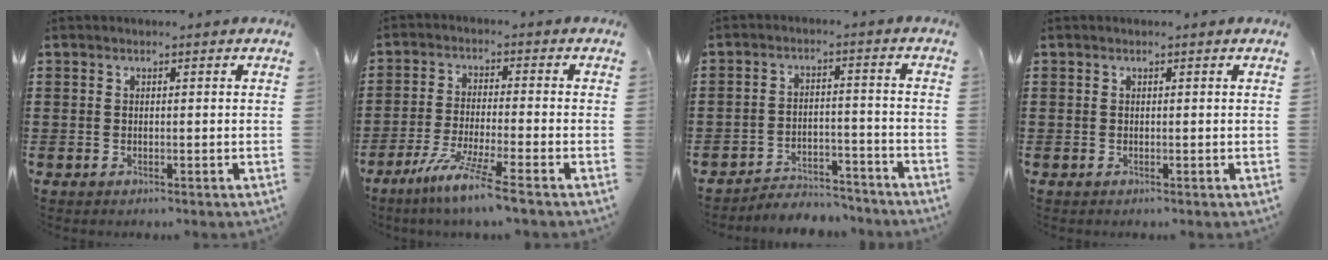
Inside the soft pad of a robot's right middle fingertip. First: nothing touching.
{"total": 6.8, "force": [-5.3, -0.6, 4.3], "torque": [-0.088, -0.018, -0.100]}
{"total": 4.4, "force": [-4.3, 0.7, 0.3], "torque": [-0.011, 0.007, -0.091]}
{"total": 0.0}